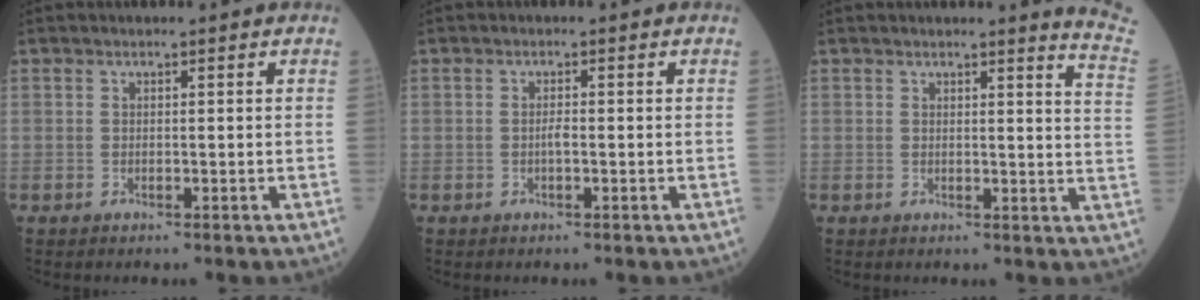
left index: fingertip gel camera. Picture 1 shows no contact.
{"total": 1.0, "force": [-0.5, 0.2, 0.8], "torque": [-0.017, -0.001, -0.009]}
{"total": 7.1, "force": [6.9, -1.2, 1.3], "torque": [-0.012, -0.080, 0.048]}